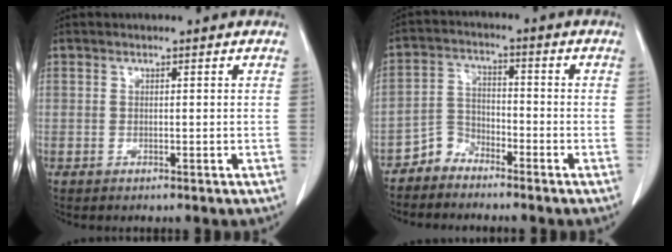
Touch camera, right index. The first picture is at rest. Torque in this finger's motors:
{"motor_torque": [0.09, -0.20, -0.12, -0.07]}